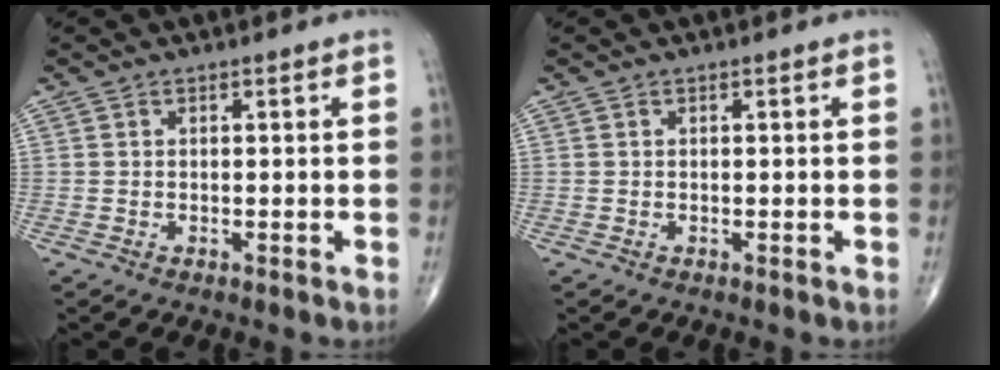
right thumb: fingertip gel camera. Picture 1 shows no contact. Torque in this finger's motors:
{"motor_torque": [0.03, 0.03, 0.09, 0.09, 0.00]}